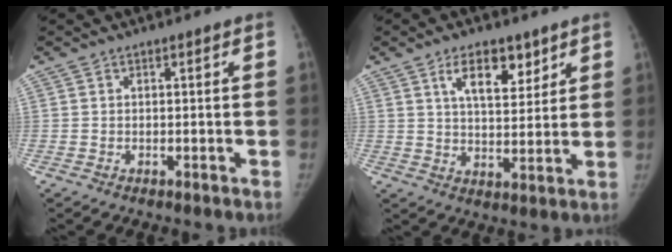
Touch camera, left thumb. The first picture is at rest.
{"total": 9.3, "force": [5.3, 4.5, 6.2], "torque": [-0.072, -0.033, 0.089]}